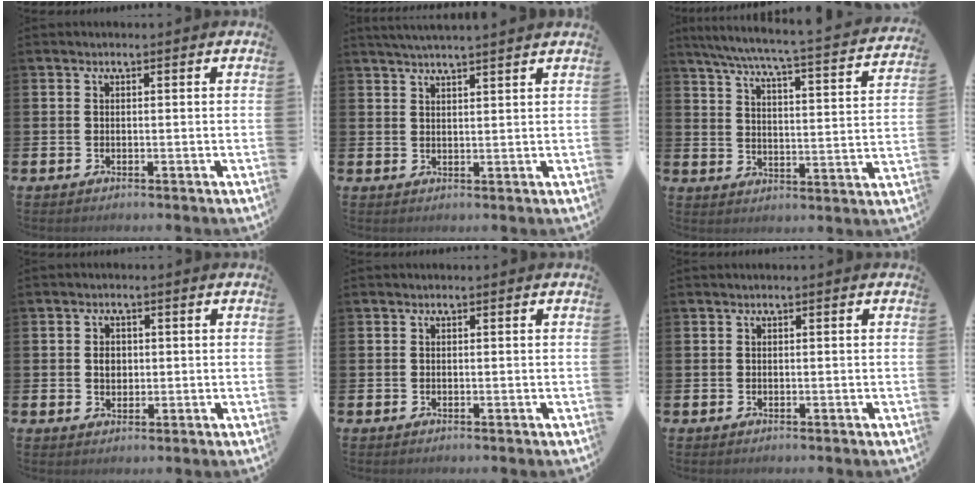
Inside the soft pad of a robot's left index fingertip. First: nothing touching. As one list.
[{"total": 2.9, "force": [2.9, -0.5, 0.4], "torque": [-0.015, -0.008, 0.054]}, {"total": 5.9, "force": [5.2, 0.2, 2.8], "torque": [-0.069, -0.048, 0.081]}, {"total": 2.2, "force": [0.2, 1.8, 1.2], "torque": [-0.003, 0.001, -0.002]}, {"total": 0.0}, {"total": 0.0}]